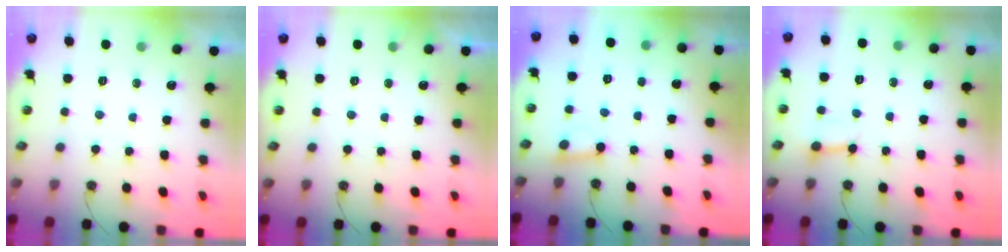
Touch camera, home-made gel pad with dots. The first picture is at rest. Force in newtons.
{"total": 2.9, "press": 2.9, "slide": 0.2}
{"total": 2.8, "press": 2.7, "slide": 0.6}
{"total": 3.1, "press": 3.1, "slide": 0.5}